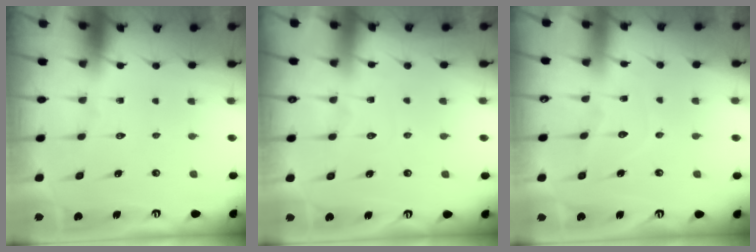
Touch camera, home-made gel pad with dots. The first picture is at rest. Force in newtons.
{"total": 4.2, "press": 4.1, "slide": 0.5}
{"total": 5.0, "press": 5.0, "slide": 0.1}